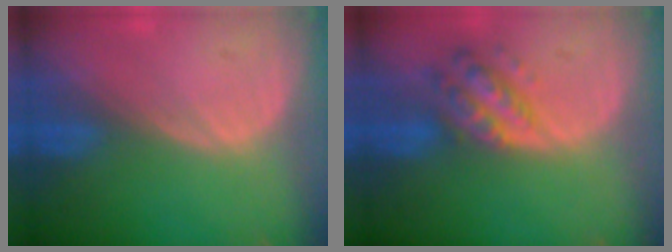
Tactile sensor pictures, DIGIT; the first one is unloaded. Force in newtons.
{"total": 6.3, "press": 5.7, "slide": 2.7}